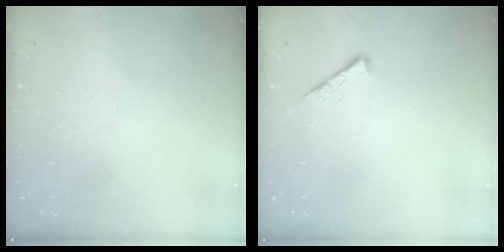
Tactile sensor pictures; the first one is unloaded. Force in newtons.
{"total": 3.9, "press": 3.9, "slide": 0.5}